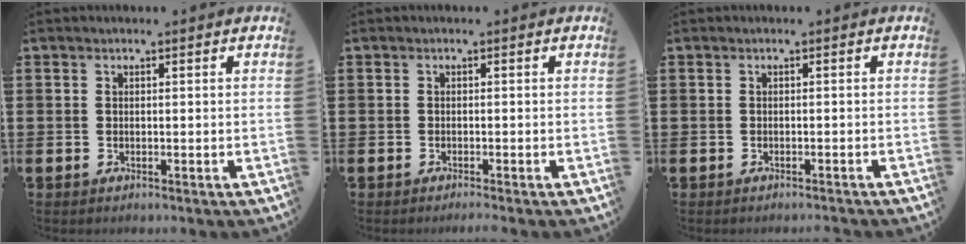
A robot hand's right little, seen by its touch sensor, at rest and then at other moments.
{"total": 0.5, "force": [-0.5, -0.1, 0.2], "torque": [-0.004, -0.003, -0.009]}
{"total": 0.6, "force": [-0.6, -0.2, 0.0], "torque": [0.000, -0.001, -0.012]}